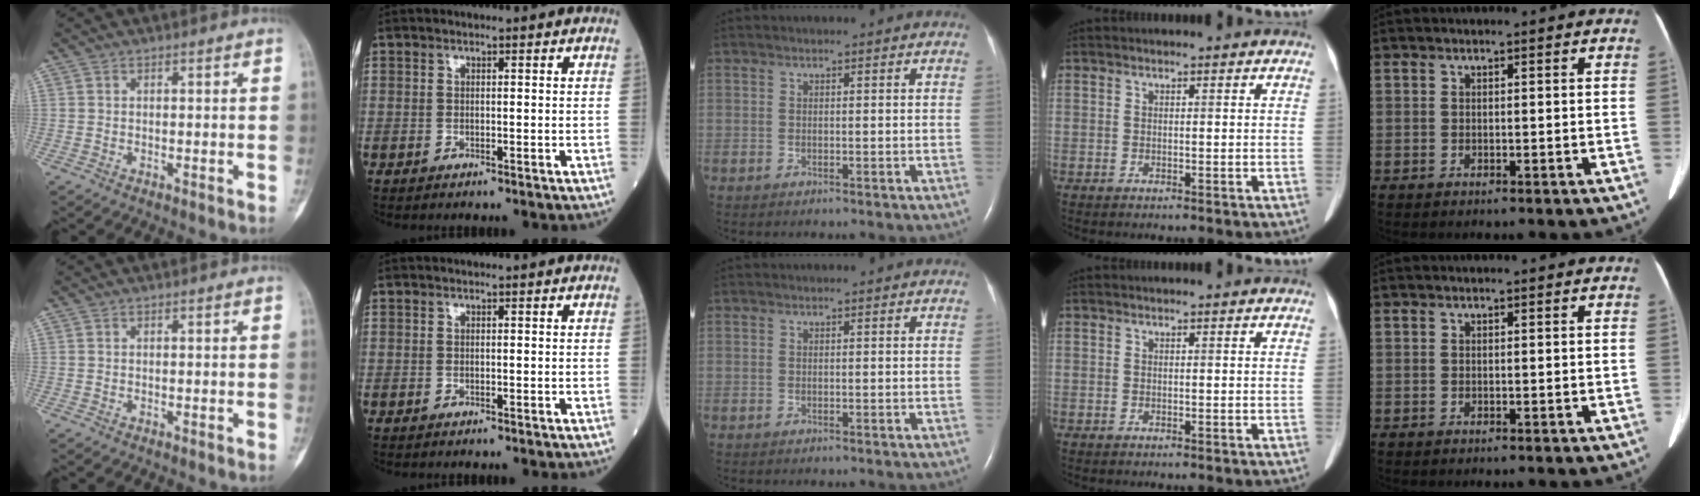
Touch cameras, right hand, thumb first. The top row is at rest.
{}